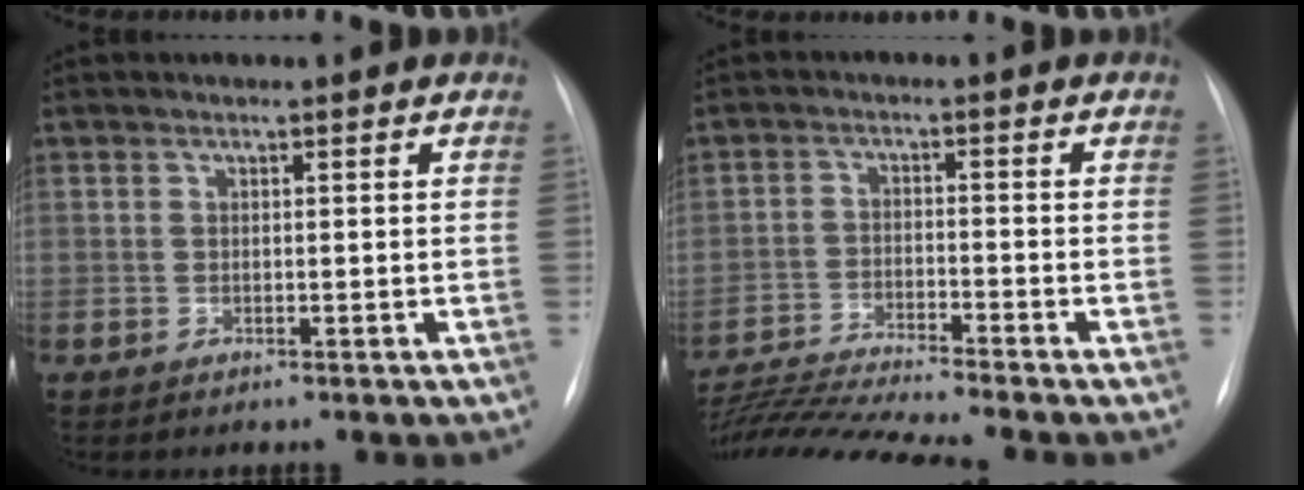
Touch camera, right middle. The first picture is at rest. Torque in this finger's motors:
{"motor_torque": [0.77, -0.93, 0.25, 0.03]}